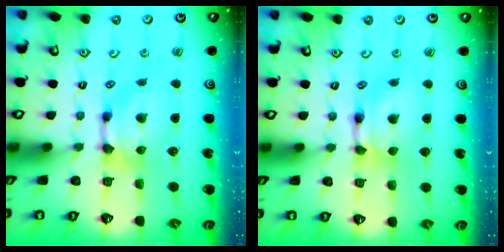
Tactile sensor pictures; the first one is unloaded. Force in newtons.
{"total": 1.8, "press": 1.8, "slide": 0.1}